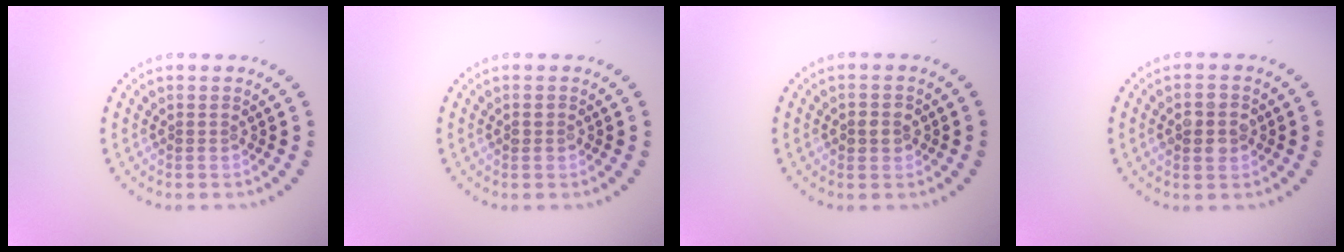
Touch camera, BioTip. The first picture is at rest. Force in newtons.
{"total": 0.9, "press": 0.8, "slide": 0.3}
{"total": 1.7, "press": 1.7, "slide": 0.2}
{"total": 2.8, "press": 2.8, "slide": 0.2}